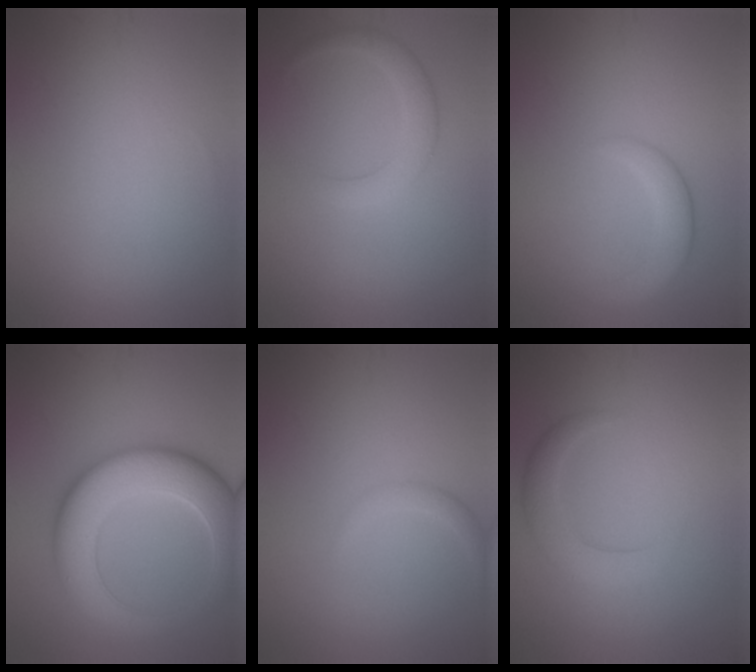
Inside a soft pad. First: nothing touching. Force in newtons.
{"total": 2.6, "press": 2.6, "slide": 0.2}
{"total": 2.6, "press": 2.6, "slide": 0.1}
{"total": 9.1, "press": 9.1, "slide": 0.2}
{"total": 1.0, "press": 1.0, "slide": 0.1}
{"total": 2.8, "press": 2.8, "slide": 0.2}